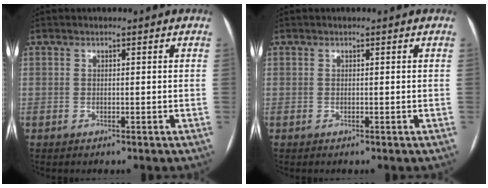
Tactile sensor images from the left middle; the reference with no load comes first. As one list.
[{"total": 0.0}]